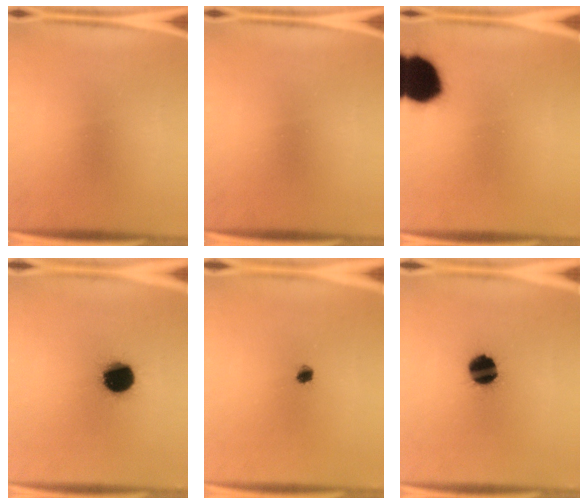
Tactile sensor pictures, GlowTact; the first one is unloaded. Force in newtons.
{"total": 0.0}
{"total": 17.1}
{"total": 14.2}
{"total": 2.1}
{"total": 11.2}